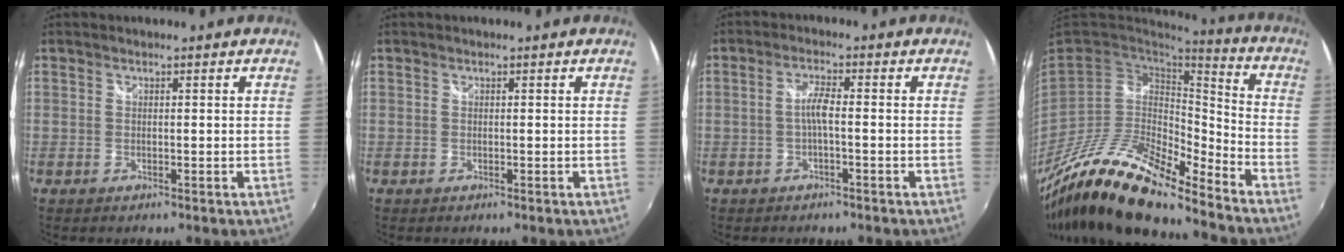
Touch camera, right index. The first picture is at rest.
{"total": 0.0}
{"total": 2.9, "force": [-0.7, 0.3, 2.8], "torque": [-0.056, 0.006, -0.014]}
{"total": 22.5, "force": [-17.4, 5.5, 13.1], "torque": [-0.241, -0.037, -0.320]}